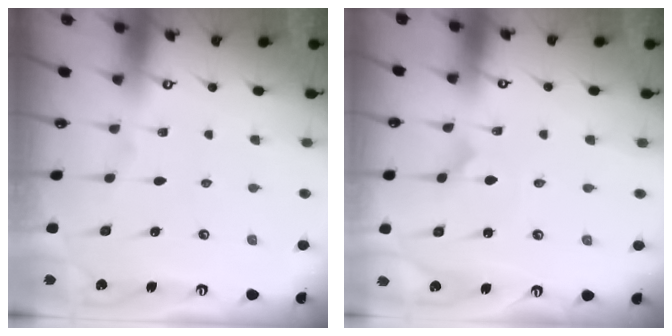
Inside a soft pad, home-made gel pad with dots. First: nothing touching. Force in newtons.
{"total": 0.0}